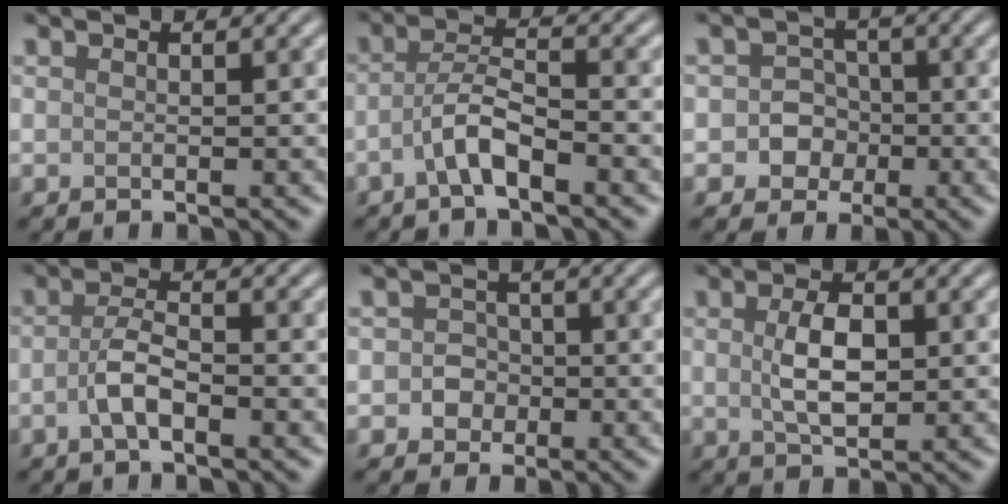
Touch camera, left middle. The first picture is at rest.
{"total": 3.3, "force": [-1.7, 0.7, 2.8], "torque": [-0.055, 0.010, -0.039]}
{"total": 3.1, "force": [-0.6, 2.8, 1.0], "torque": [0.009, 0.000, -0.026]}
{"total": 2.8, "force": [-1.1, 0.9, 2.4], "torque": [-0.050, 0.006, -0.028]}
{"total": 2.0, "force": [-0.4, 1.8, 0.6], "torque": [0.004, 0.001, -0.015]}
{"total": 4.1, "force": [0.3, 2.1, 3.4], "torque": [-0.075, 0.001, 0.007]}